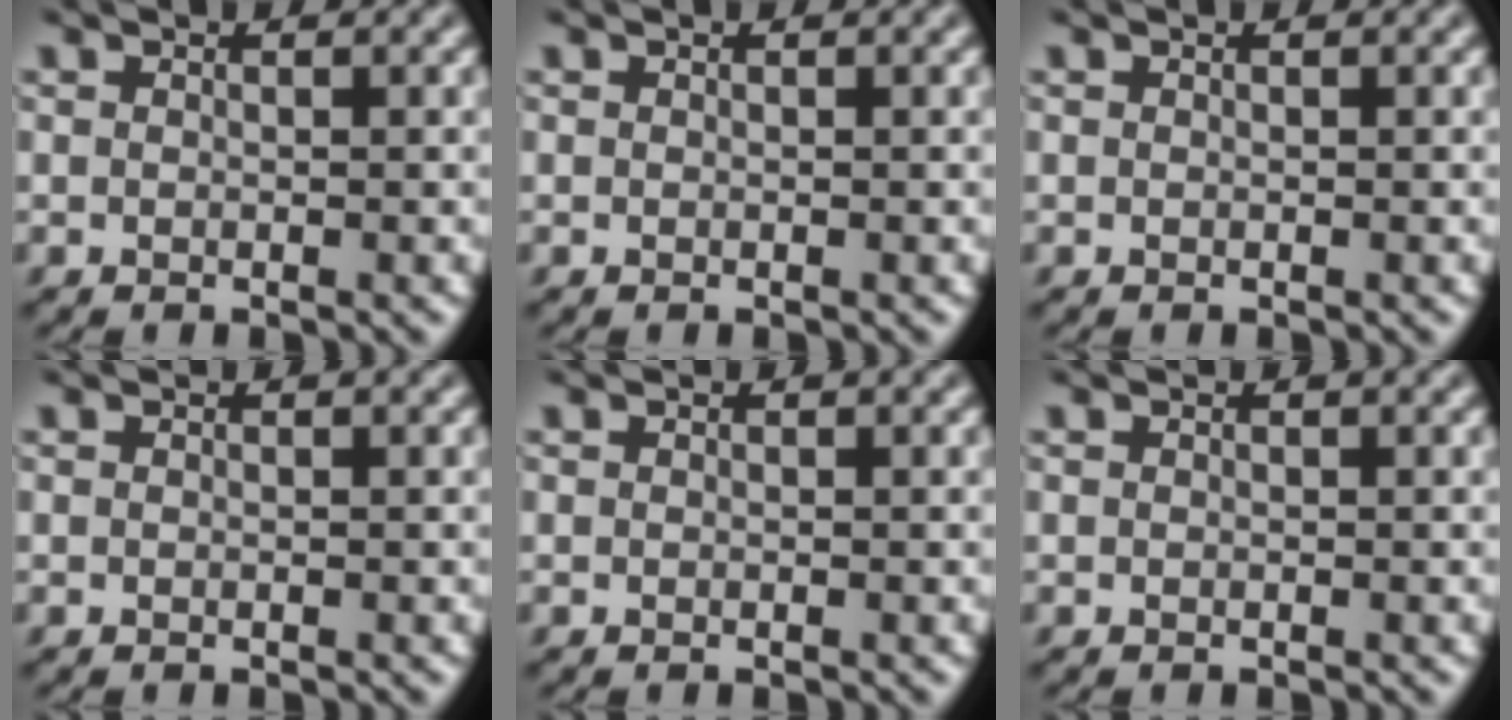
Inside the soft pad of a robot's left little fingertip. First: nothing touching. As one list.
[{"total": 0.0}, {"total": 0.0}, {"total": 0.0}, {"total": 0.0}, {"total": 0.0}]